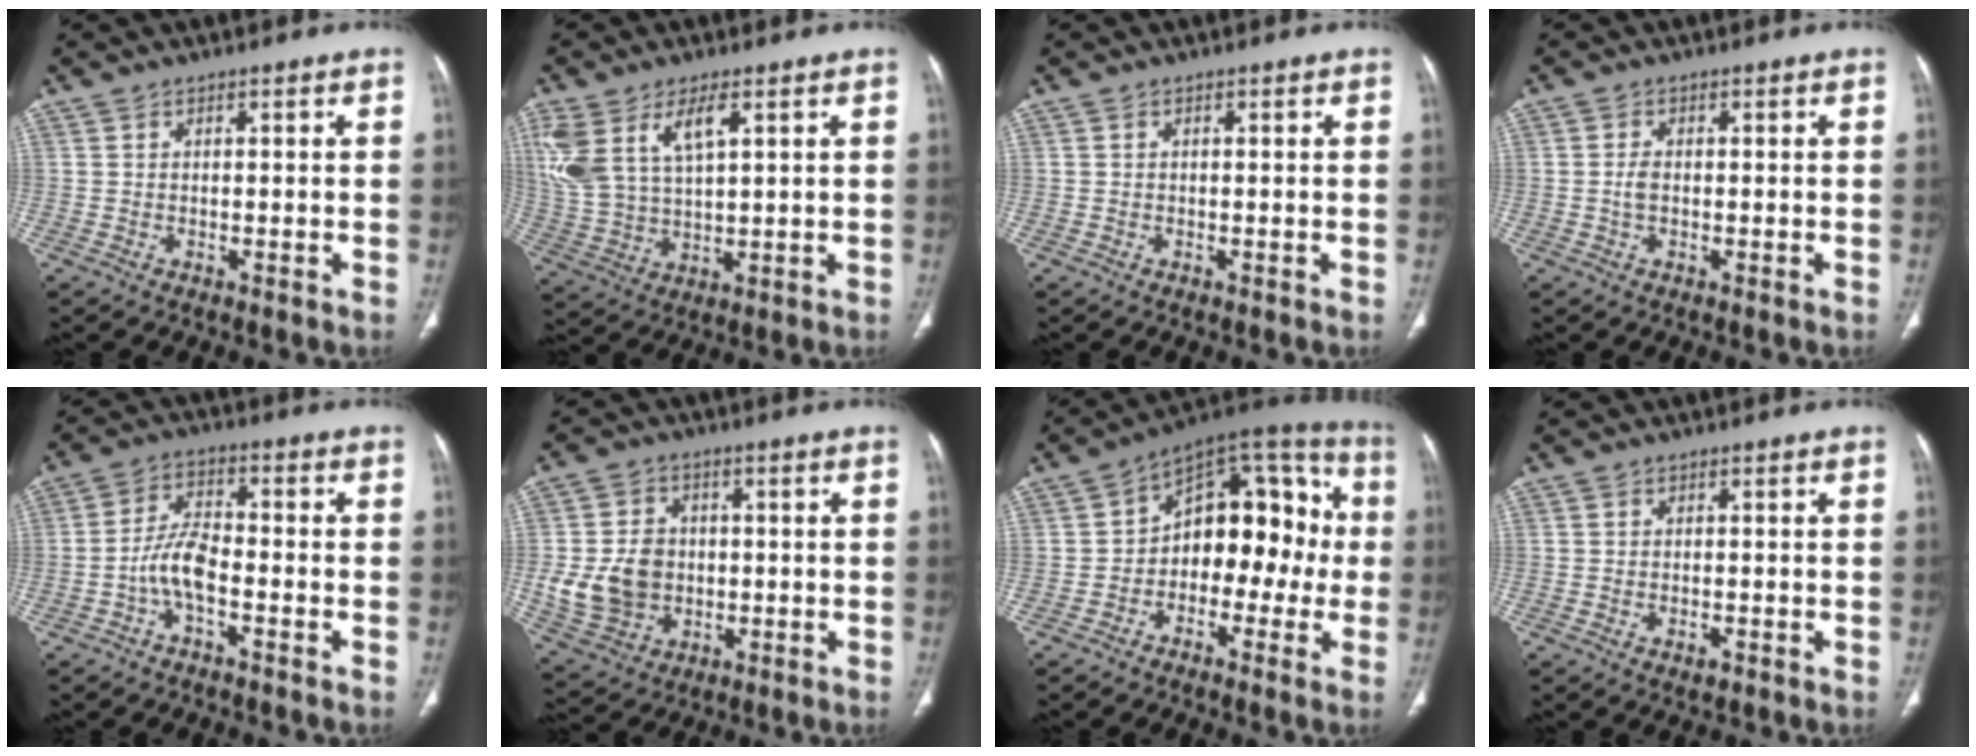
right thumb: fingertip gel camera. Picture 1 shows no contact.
{"total": 13.2, "force": [5.6, 6.5, 10.1], "torque": [-0.226, -0.009, 0.121]}
{"total": 0.0}
{"total": 1.9, "force": [-0.2, 1.1, 1.5], "torque": [-0.033, 0.002, -0.006]}
{"total": 6.3, "force": [-2.5, 2.6, 5.1], "torque": [-0.104, 0.027, -0.053]}
{"total": 11.1, "force": [-0.7, 9.1, 6.3], "torque": [-0.102, 0.004, -0.001]}
{"total": 16.2, "force": [-1.2, 10.4, 12.4], "torque": [-0.113, 0.057, -0.034]}
{"total": 1.5, "force": [-0.7, 0.9, 1.1], "torque": [-0.016, 0.004, -0.007]}